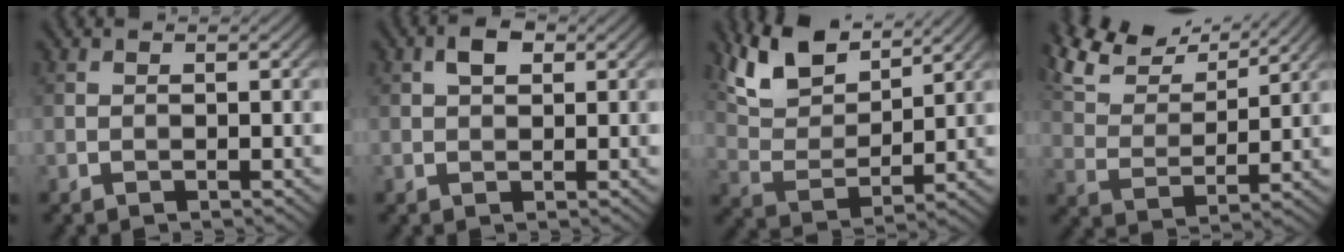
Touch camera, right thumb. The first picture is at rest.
{"total": 2.6, "force": [0.9, 1.5, 1.9], "torque": [-0.034, 0.007, 0.013]}
{"total": 10.1, "force": [7.3, 4.1, 5.6], "torque": [-0.141, 0.011, 0.145]}
{"total": 10.6, "force": [8.7, 3.2, 5.2], "torque": [-0.138, 0.014, 0.155]}